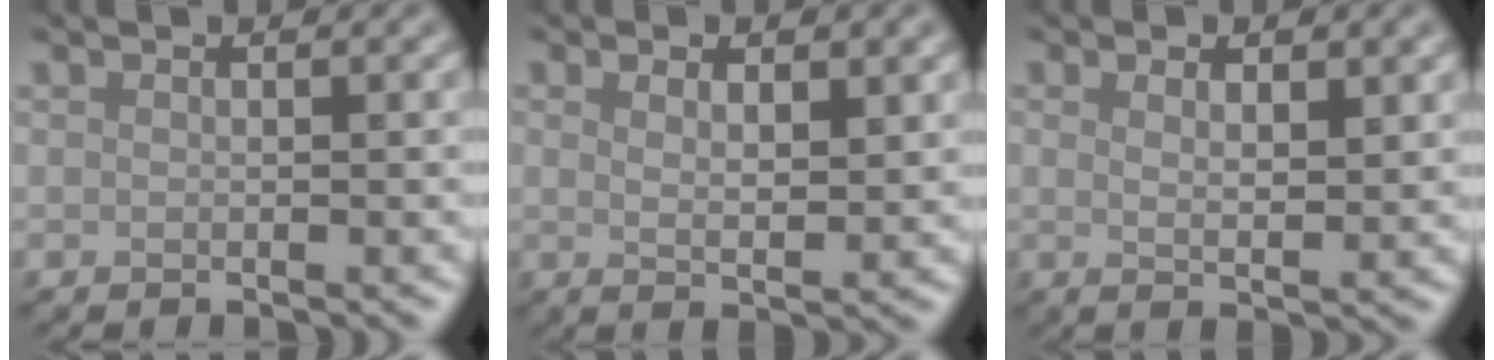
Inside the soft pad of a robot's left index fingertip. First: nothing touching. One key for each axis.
{"total": 3.3, "fx": 1.3, "fy": 0.9, "fz": 2.8, "tx": -0.042, "ty": -0.004, "tz": 0.020}
{"total": 3.1, "fx": 1.3, "fy": 0.8, "fz": 2.6, "tx": -0.037, "ty": -0.003, "tz": 0.019}